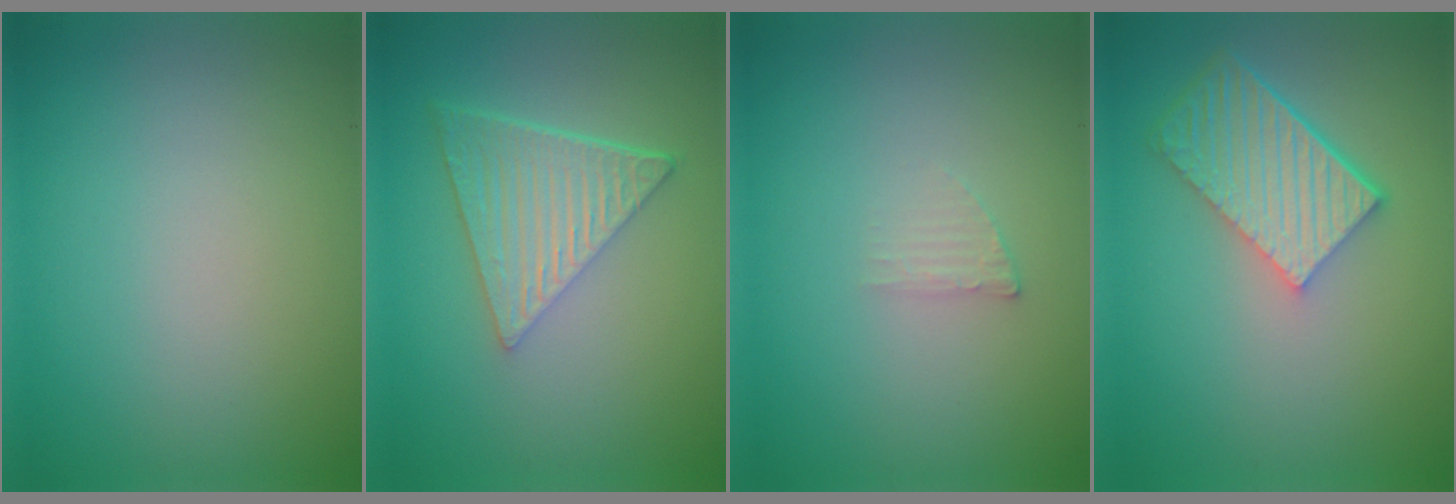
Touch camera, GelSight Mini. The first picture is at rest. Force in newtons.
{"total": 6.4, "press": 4.4, "slide": 4.6}
{"total": 1.0, "press": 1.0, "slide": 0.2}
{"total": 5.9, "press": 4.2, "slide": 4.2}